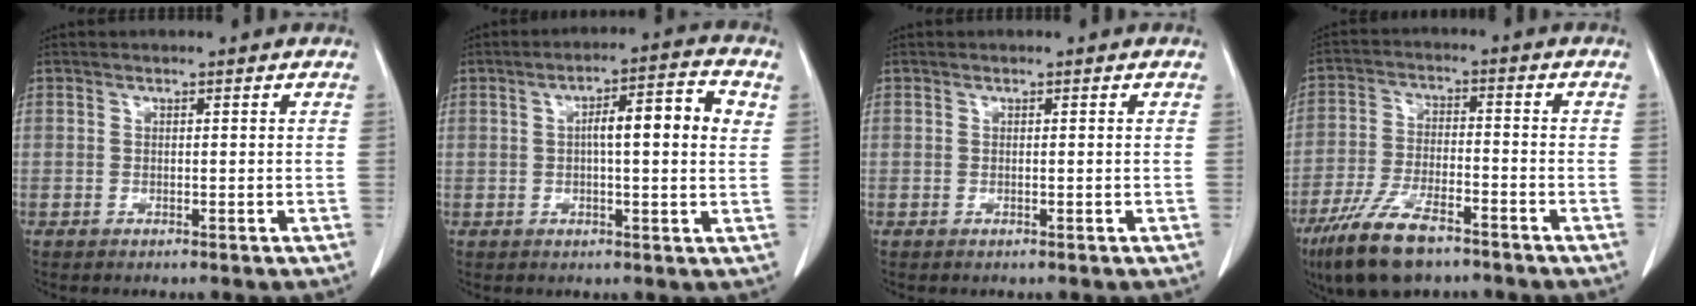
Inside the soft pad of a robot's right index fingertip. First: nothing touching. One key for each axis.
{"total": 9.3, "fx": 1.8, "fy": 1.9, "fz": 8.9, "tx": -0.140, "ty": 0.024, "tz": 0.025}
{"total": 0.0}
{"total": 12.3, "fx": -8.3, "fy": 3.9, "fz": 8.2, "tx": -0.168, "ty": -0.015, "tz": -0.149}